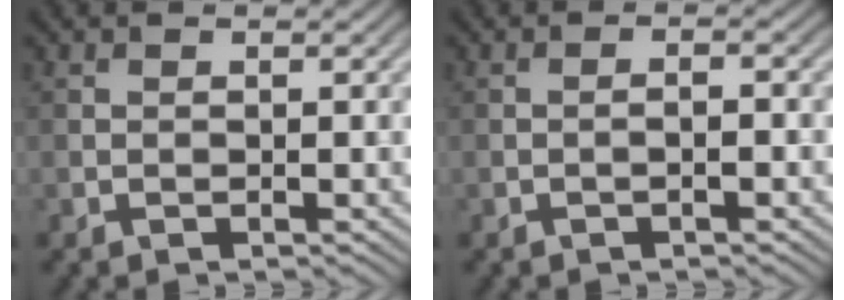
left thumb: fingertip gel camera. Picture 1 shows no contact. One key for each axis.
{"total": 1.4, "fx": -0.7, "fy": 0.1, "fz": 1.2, "tx": -0.018, "ty": 0.008, "tz": -0.015}